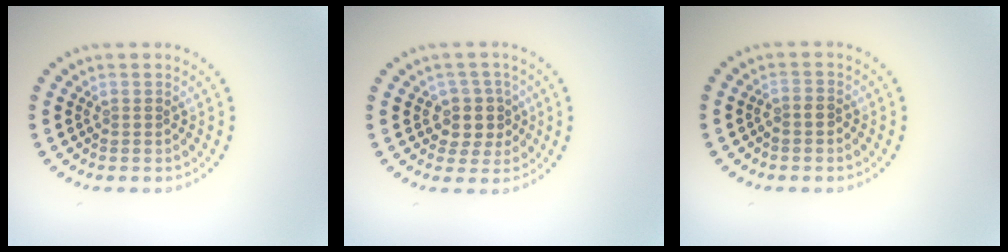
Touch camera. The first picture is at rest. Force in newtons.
{"total": 3.0, "press": 2.6, "slide": 1.5}
{"total": 0.9, "press": 0.7, "slide": 0.6}